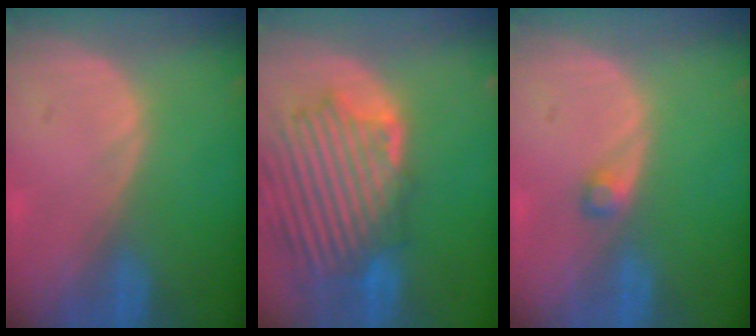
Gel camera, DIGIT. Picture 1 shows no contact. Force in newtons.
{"total": 12.9, "press": 11.6, "slide": 5.7}
{"total": 1.5, "press": 1.4, "slide": 0.2}